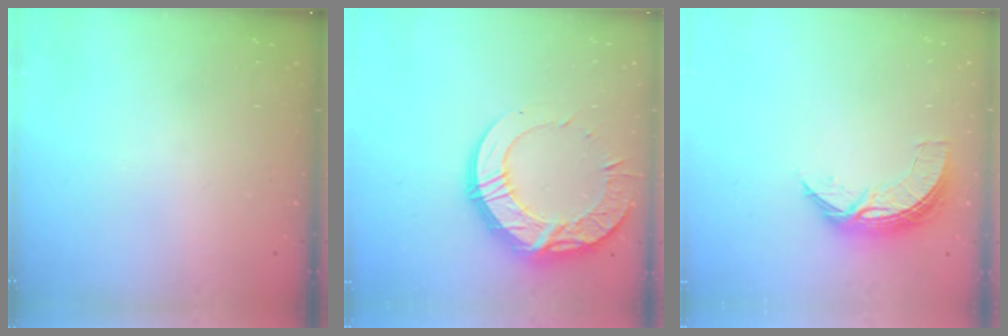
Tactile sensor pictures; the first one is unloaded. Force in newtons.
{"total": 18.7, "press": 18.7, "slide": 1.4}
{"total": 7.7, "press": 7.7, "slide": 0.7}